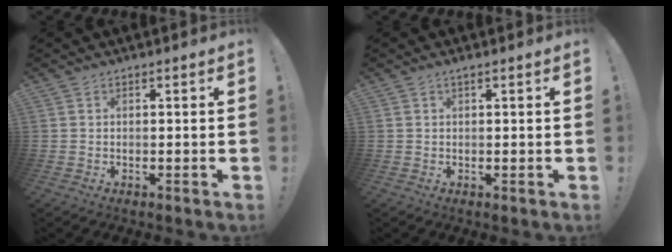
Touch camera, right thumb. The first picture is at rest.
{"total": 1.0, "force": [0.6, -0.1, 0.8], "torque": [-0.015, 0.000, 0.011]}